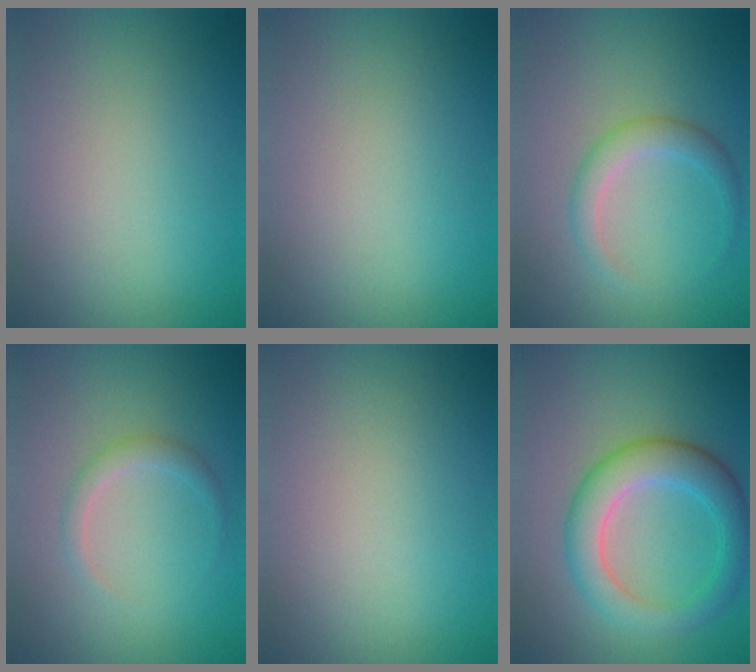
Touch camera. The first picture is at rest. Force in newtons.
{"total": 0.0}
{"total": 2.4, "press": 2.4, "slide": 0.1}
{"total": 1.5, "press": 1.5, "slide": 0.1}
{"total": 0.0}
{"total": 5.4, "press": 5.4, "slide": 0.1}